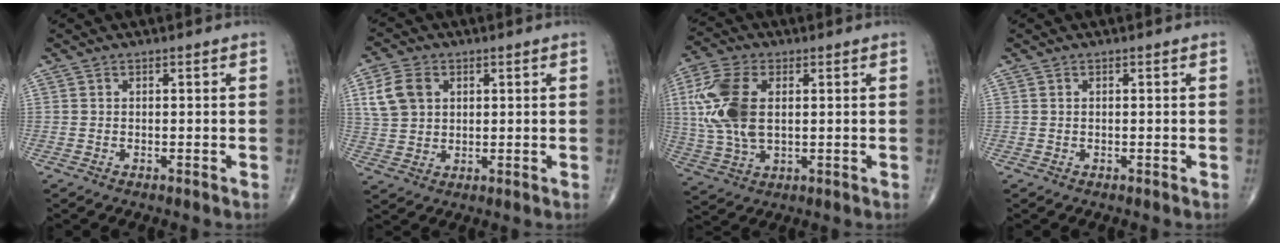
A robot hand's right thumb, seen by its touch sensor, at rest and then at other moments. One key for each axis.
{"total": 7.6, "fx": 2.5, "fy": 5.7, "fz": 4.3, "tx": -0.077, "ty": -0.001, "tz": 0.049}
{"total": 13.5, "fx": 2.2, "fy": 7.6, "fz": 10.9, "tx": -0.248, "ty": 0.001, "tz": 0.044}
{"total": 0.0}